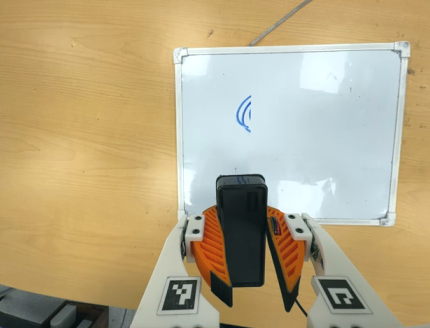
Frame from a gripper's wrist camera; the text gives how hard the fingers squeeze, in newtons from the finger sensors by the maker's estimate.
{"total": 13.8, "left": 12.4, "right": 15.1}